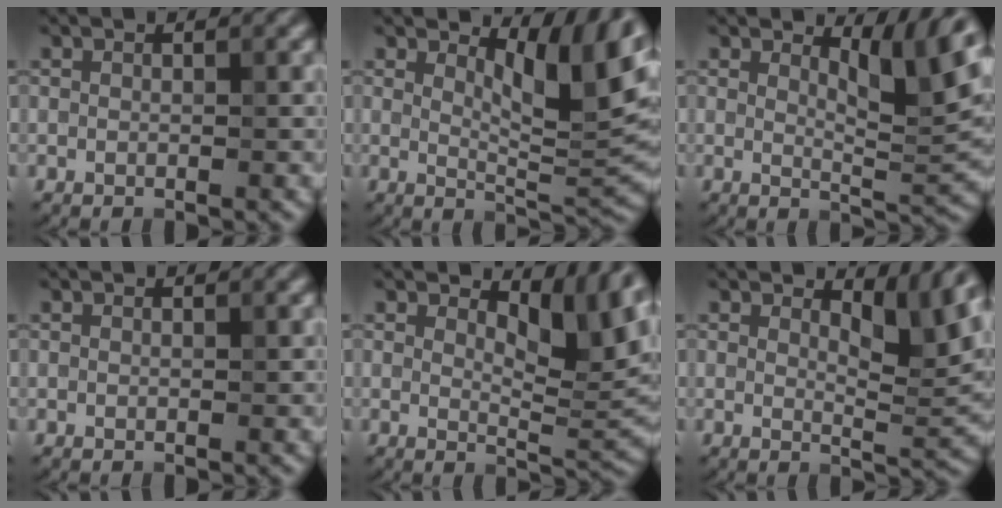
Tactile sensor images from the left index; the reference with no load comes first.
{"total": 6.7, "force": [3.3, 2.2, 5.4], "torque": [-0.076, -0.010, 0.049]}
{"total": 4.9, "force": [2.8, 1.3, 3.8], "torque": [-0.057, -0.008, 0.039]}
{"total": 0.0}
{"total": 5.4, "force": [2.7, 2.2, 4.1], "torque": [-0.057, -0.012, 0.037]}
{"total": 4.1, "force": [2.3, 1.3, 3.1], "torque": [-0.044, -0.010, 0.031]}